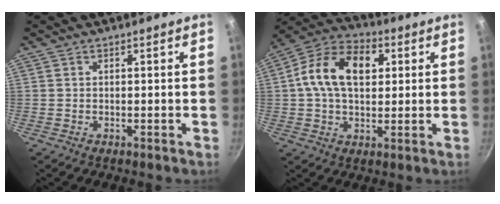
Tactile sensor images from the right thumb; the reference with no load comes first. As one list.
[{"total": 14.8, "force": [3.0, 9.7, 10.8], "torque": [-0.161, 0.017, 0.033]}]